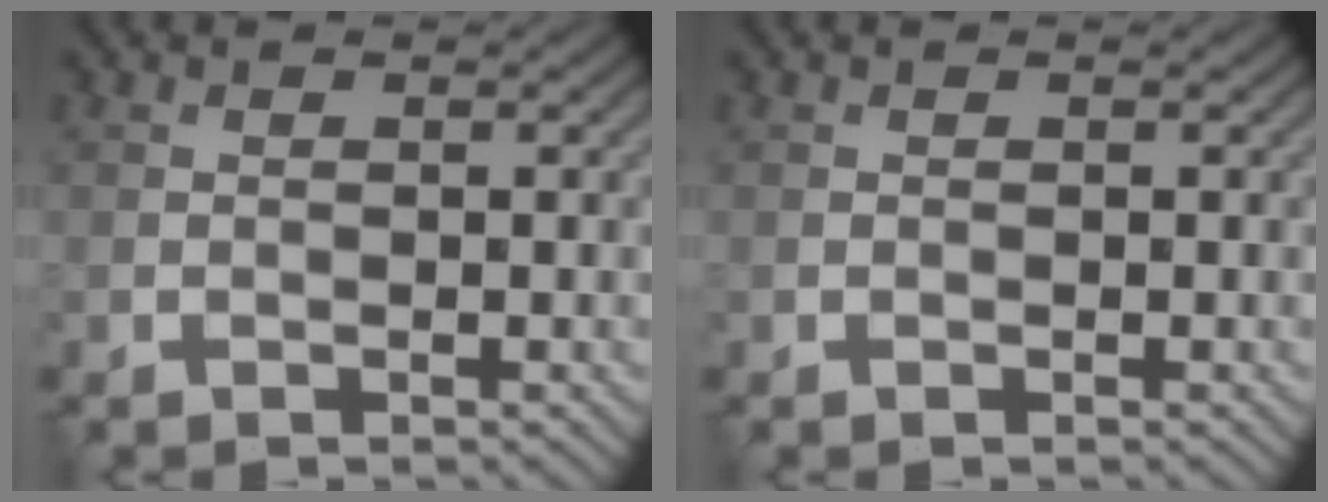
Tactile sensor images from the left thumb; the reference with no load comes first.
{"total": 0.0}